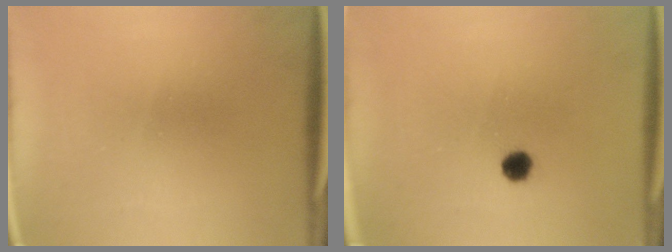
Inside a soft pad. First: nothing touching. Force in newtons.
{"total": 2.3}